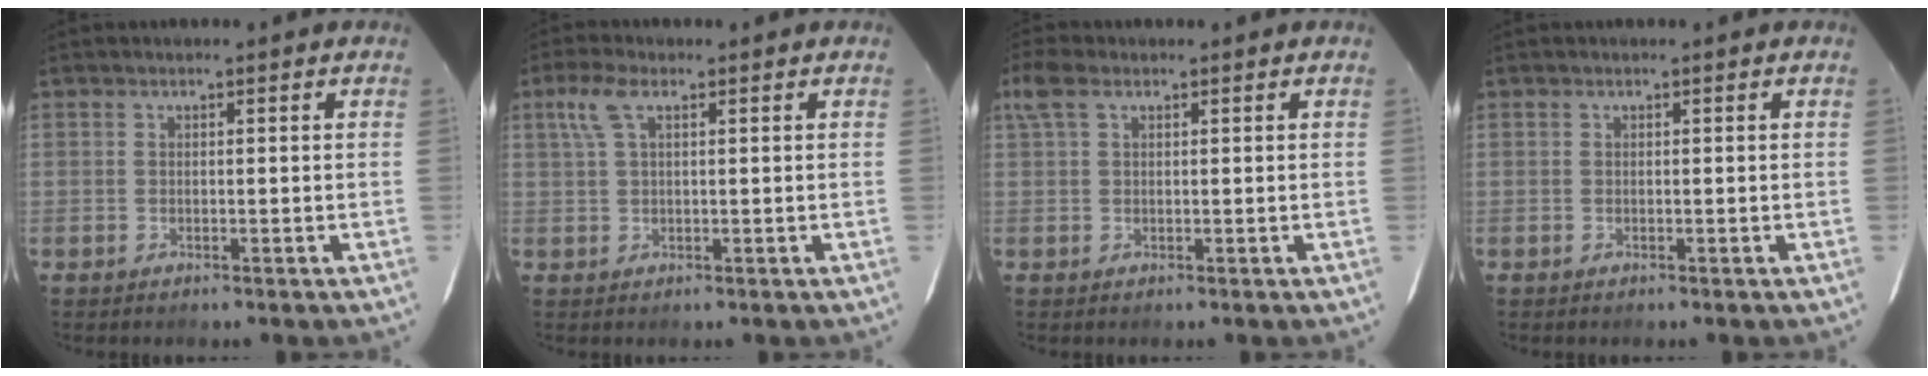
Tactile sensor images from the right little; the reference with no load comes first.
{"total": 4.1, "force": [1.9, 1.7, 3.3], "torque": [-0.071, 0.012, 0.037]}
{"total": 3.5, "force": [1.7, 1.8, 2.5], "torque": [-0.051, 0.013, 0.032]}
{"total": 0.0}